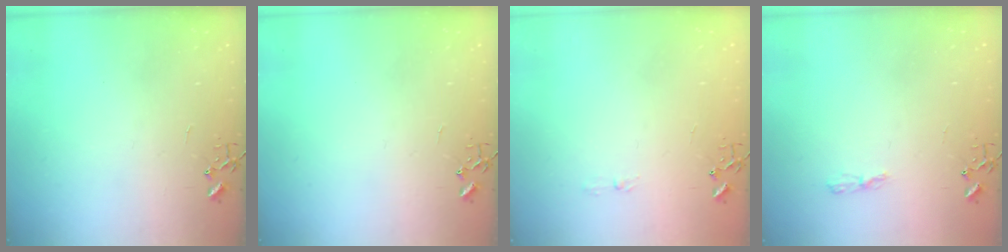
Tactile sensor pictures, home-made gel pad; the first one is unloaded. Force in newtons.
{"total": 0.0}
{"total": 2.9, "press": 2.9, "slide": 0.5}
{"total": 3.4, "press": 3.4, "slide": 0.6}